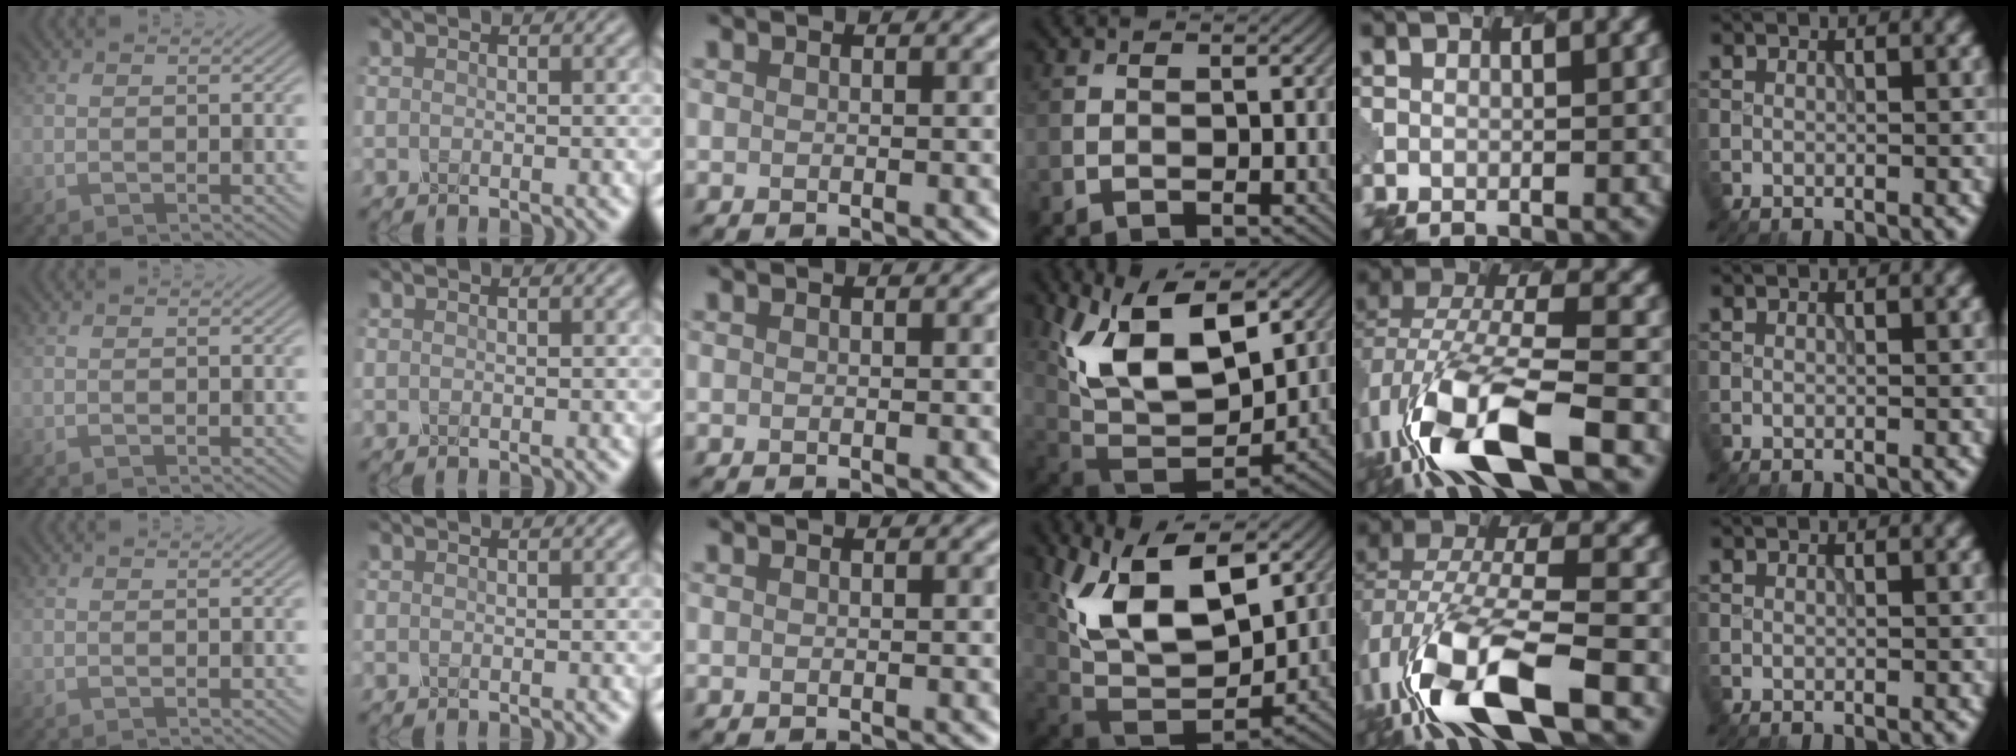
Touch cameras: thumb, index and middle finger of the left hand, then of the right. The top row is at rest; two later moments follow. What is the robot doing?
{"motion": "insert", "object": "pen bag"}